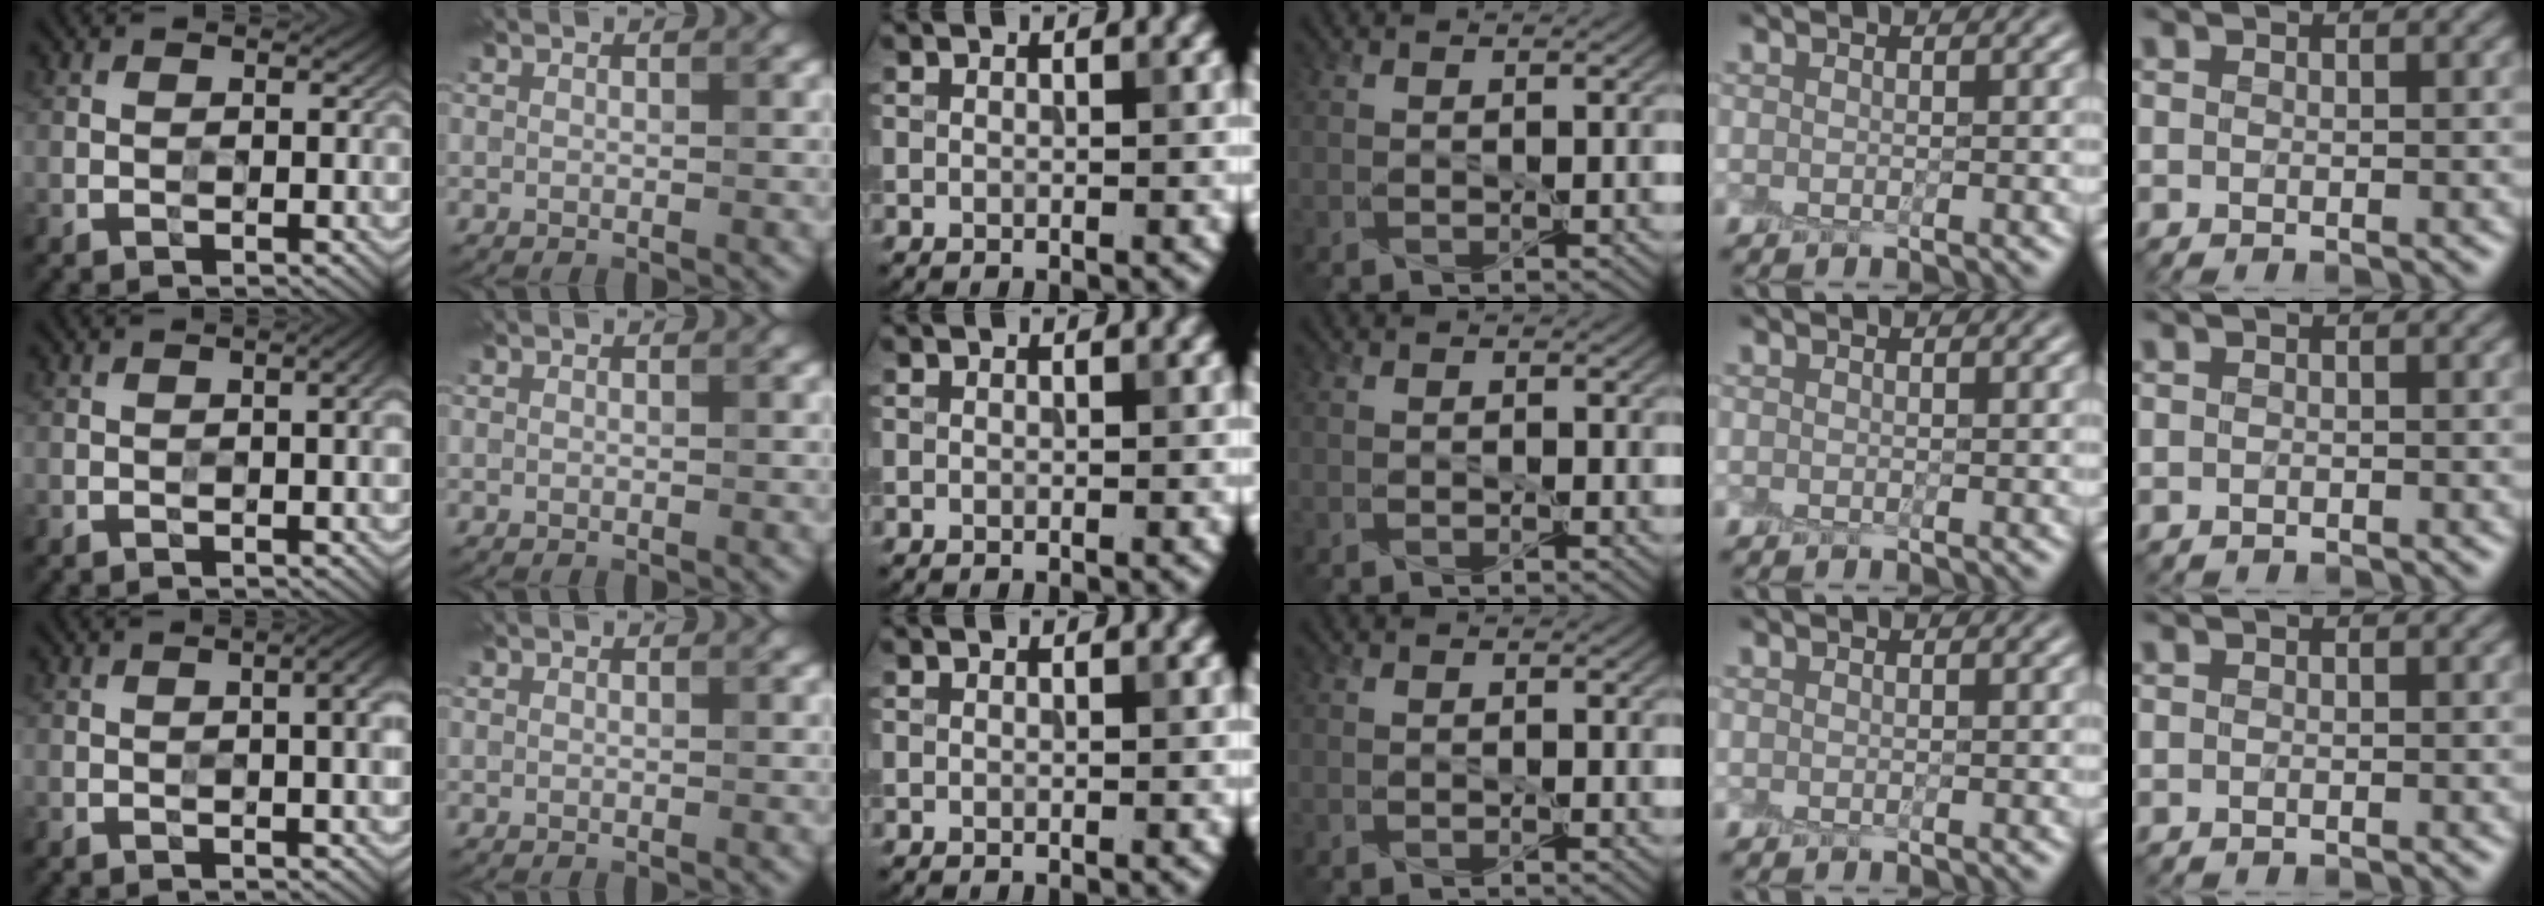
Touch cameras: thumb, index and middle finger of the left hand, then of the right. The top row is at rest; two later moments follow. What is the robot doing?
{"motion": "peel", "object": "plastic wrap"}